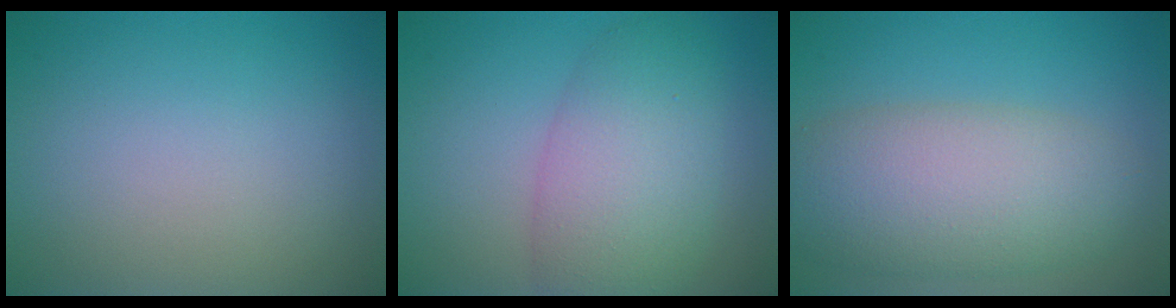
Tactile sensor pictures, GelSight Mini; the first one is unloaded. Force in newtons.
{"total": 6.7, "press": 6.7, "slide": 0.2}
{"total": 7.9, "press": 7.8, "slide": 0.3}